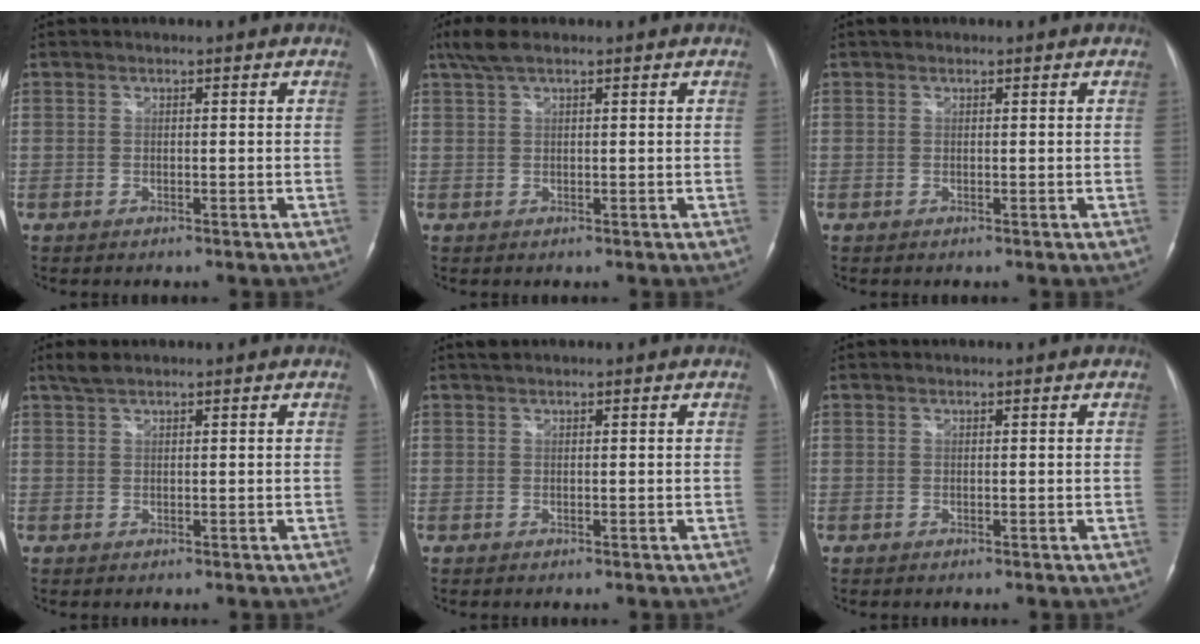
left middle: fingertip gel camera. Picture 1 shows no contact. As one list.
[{"total": 3.6, "force": [2.5, 0.8, 2.4], "torque": [-0.059, 0.021, 0.053]}, {"total": 0.7, "force": [0.5, 0.4, 0.1], "torque": [-0.005, 0.011, 0.007]}, {"total": 1.9, "force": [1.6, 0.3, 0.9], "torque": [-0.026, 0.011, 0.034]}, {"total": 0.7, "force": [0.7, 0.1, 0.3], "torque": [-0.010, 0.012, 0.016]}, {"total": 0.0}]